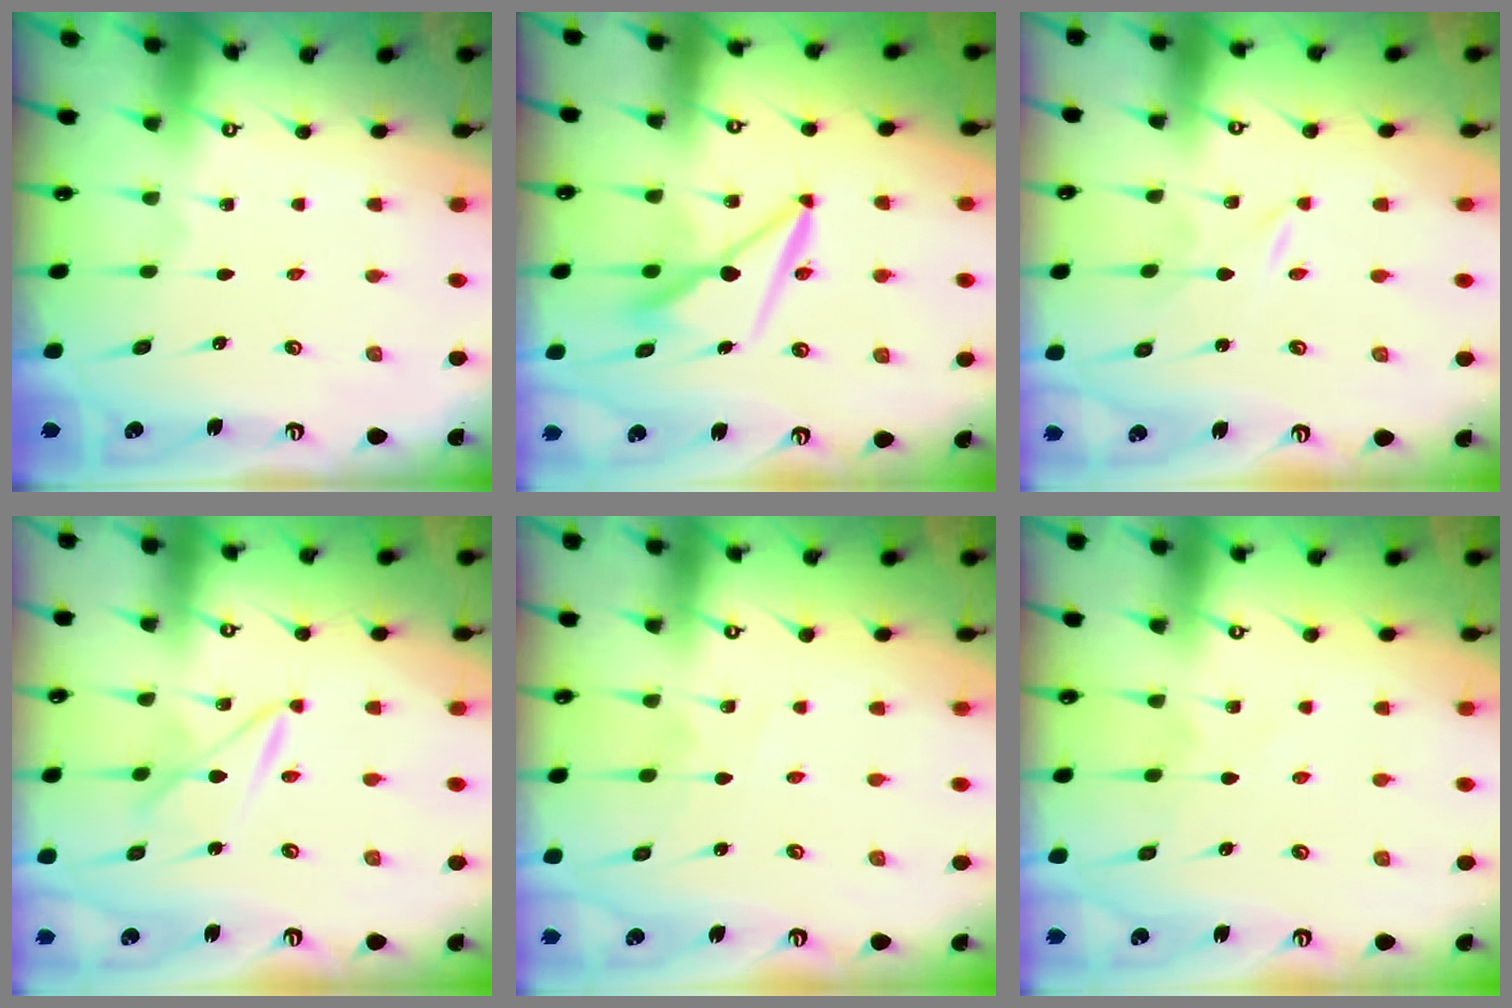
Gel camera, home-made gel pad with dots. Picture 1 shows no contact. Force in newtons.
{"total": 9.7, "press": 9.6, "slide": 0.9}
{"total": 0.0}
{"total": 6.4, "press": 6.4, "slide": 0.4}
{"total": 3.6, "press": 3.6, "slide": 0.4}
{"total": 4.2, "press": 4.2, "slide": 0.4}